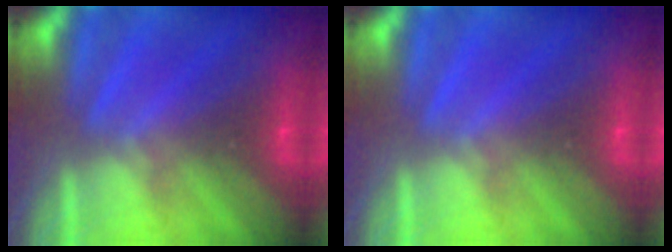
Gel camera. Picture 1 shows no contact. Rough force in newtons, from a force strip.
{"total": 0.0}